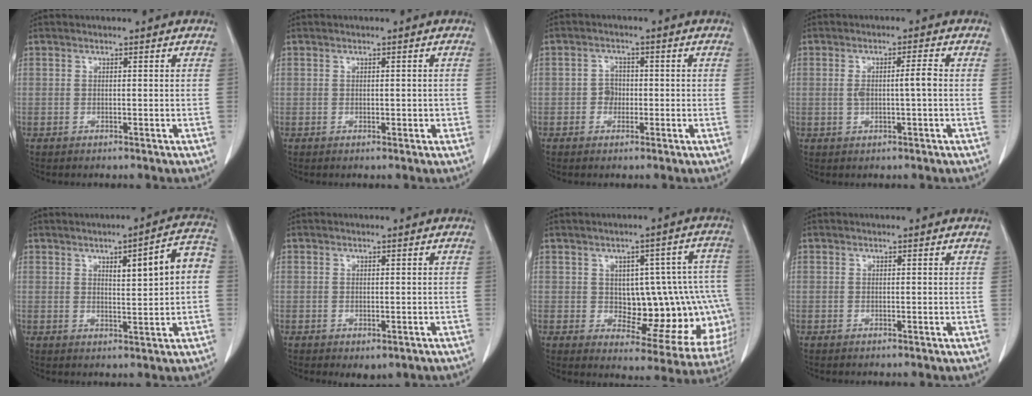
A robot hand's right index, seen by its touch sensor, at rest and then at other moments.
{"total": 1.2, "force": [0.0, 0.9, 0.9], "torque": [-0.007, 0.006, 0.006]}
{"total": 2.3, "force": [-0.5, 2.0, 1.0], "torque": [-0.007, 0.010, -0.007]}
{"total": 3.7, "force": [0.1, 0.4, 3.6], "torque": [-0.067, 0.012, 0.008]}
{"total": 8.1, "force": [1.3, 1.0, 7.9], "torque": [-0.108, 0.021, 0.019]}
{"total": 2.3, "force": [-1.2, 1.6, 1.2], "torque": [-0.007, 0.000, -0.005]}
{"total": 15.7, "force": [-0.8, 7.3, 13.8], "torque": [-0.128, 0.037, 0.012]}
{"total": 0.0}